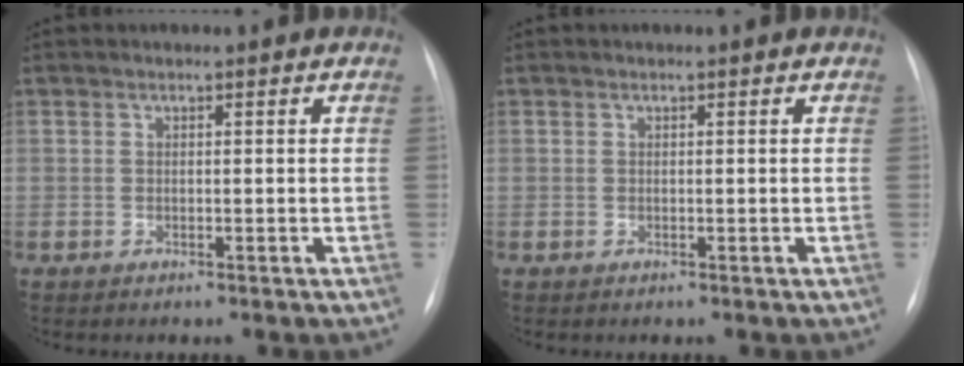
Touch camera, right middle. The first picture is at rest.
{"total": 0.0}